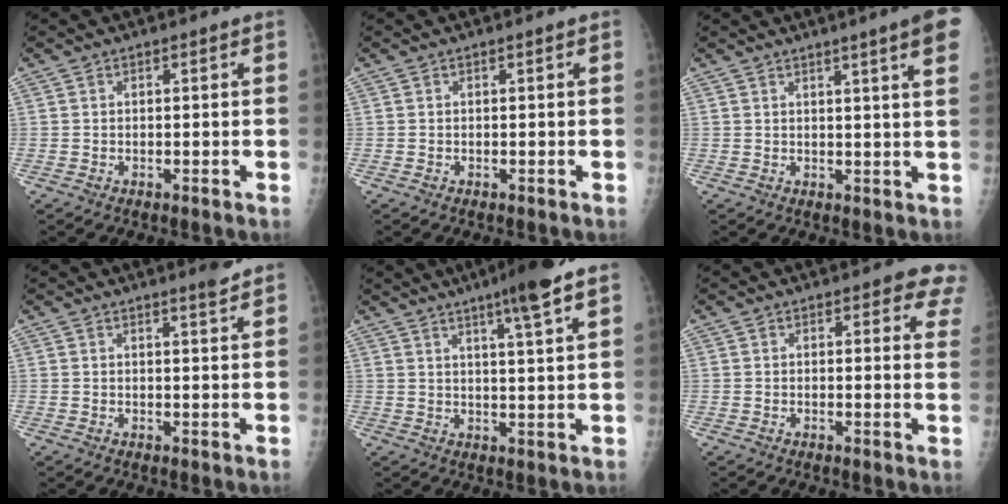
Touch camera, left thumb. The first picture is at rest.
{"total": 0.0}
{"total": 8.3, "force": [4.8, -0.2, 6.7], "torque": [-0.076, -0.012, 0.046]}
{"total": 2.4, "force": [2.0, -0.2, 1.3], "torque": [-0.017, -0.018, 0.029]}
{"total": 9.0, "force": [5.8, 0.1, 6.9], "torque": [-0.103, -0.023, 0.084]}
{"total": 6.4, "force": [4.8, 2.6, 3.4], "torque": [0.001, -0.019, 0.033]}